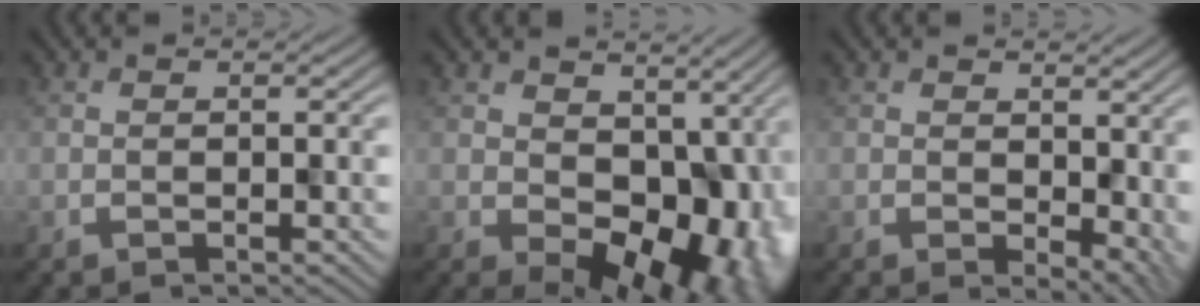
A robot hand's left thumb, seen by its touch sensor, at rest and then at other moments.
{"total": 13.0, "force": [-1.0, 8.6, 9.7], "torque": [-0.122, -0.037, 0.004]}
{"total": 5.5, "force": [-0.8, 3.4, 4.3], "torque": [-0.052, -0.024, 0.011]}